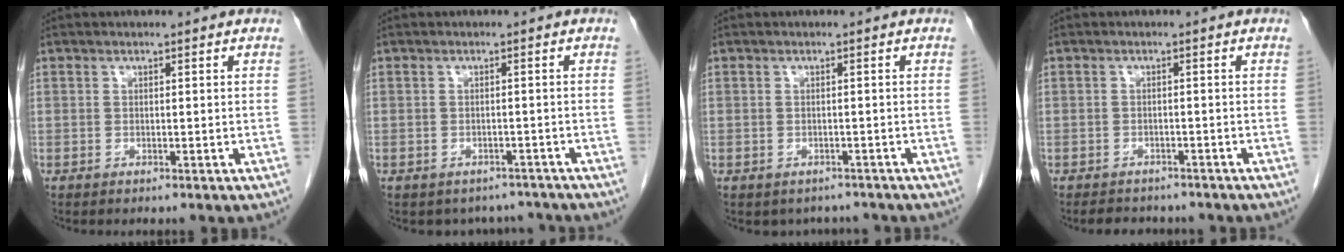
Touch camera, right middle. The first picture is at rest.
{"total": 5.1, "force": [-4.5, 2.4, -0.1], "torque": [0.010, 0.014, -0.050]}
{"total": 3.2, "force": [-2.7, 1.6, 0.2], "torque": [-0.001, 0.007, -0.033]}
{"total": 4.9, "force": [-4.3, 2.1, 1.1], "torque": [-0.020, -0.002, -0.053]}